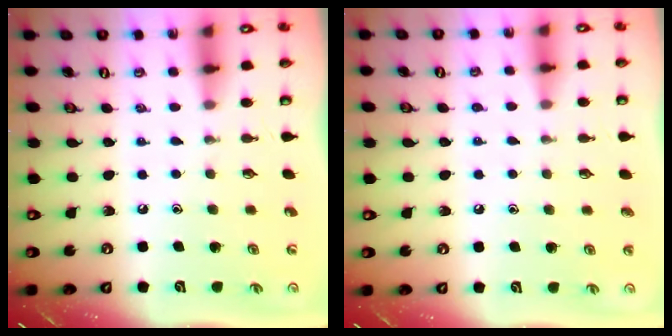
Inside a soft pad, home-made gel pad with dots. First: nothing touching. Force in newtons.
{"total": 3.6, "press": 3.6, "slide": 0.3}